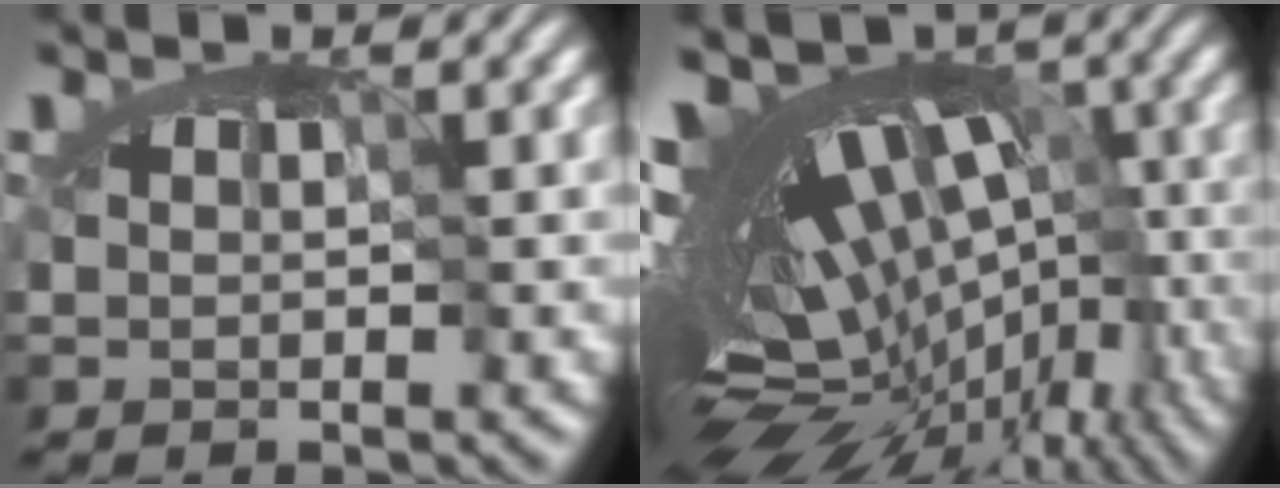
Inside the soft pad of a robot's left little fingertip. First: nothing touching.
{"total": 13.3, "force": [-5.0, 5.6, 10.9], "torque": [-0.107, -0.006, -0.069]}